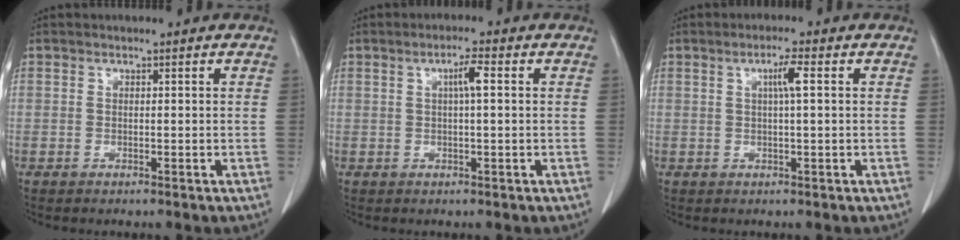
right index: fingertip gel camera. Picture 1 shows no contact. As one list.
[{"total": 2.9, "force": [0.7, 0.3, 2.8], "torque": [-0.048, 0.006, 0.010]}, {"total": 3.0, "force": [0.8, 0.0, 2.9], "torque": [-0.052, 0.003, 0.012]}]